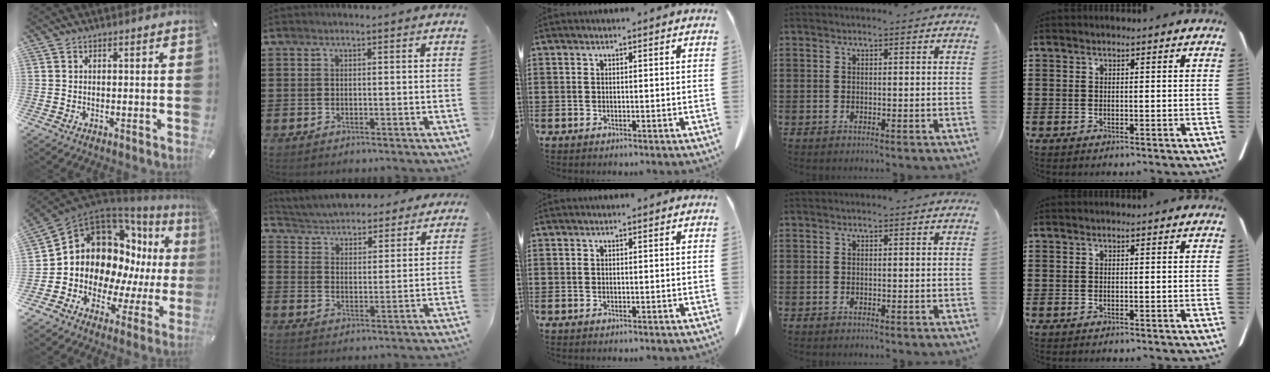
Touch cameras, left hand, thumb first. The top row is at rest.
{"thumb": {"total": 14.8, "force": [3.2, 12.2, 7.8], "torque": [-0.136, -0.059, 0.066]}, "index": {"total": 4.2, "force": [4.1, 0.2, 0.0], "torque": [-0.023, -0.034, 0.066]}}